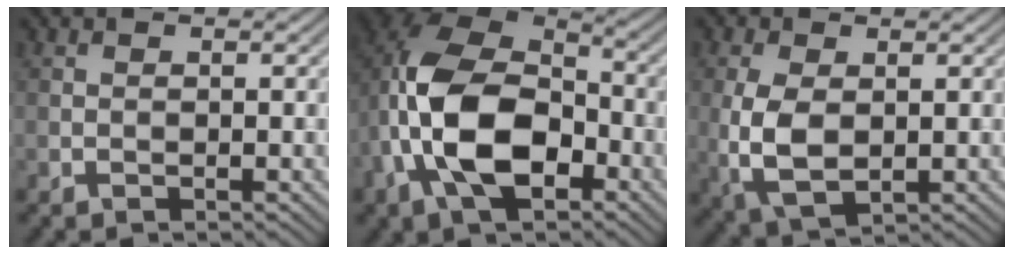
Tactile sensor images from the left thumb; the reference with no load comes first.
{"total": 14.5, "force": [-3.9, 9.0, 10.6], "torque": [-0.228, -0.008, -0.082]}
{"total": 6.2, "force": [-0.2, 3.5, 5.1], "torque": [-0.131, -0.005, 0.000]}